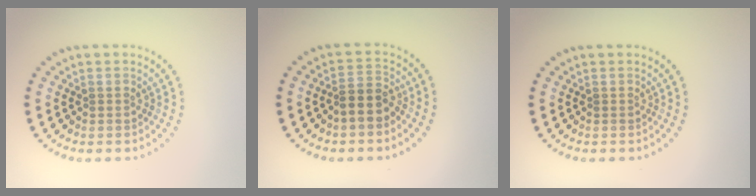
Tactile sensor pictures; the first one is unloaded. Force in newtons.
{"total": 2.7, "press": 2.4, "slide": 1.2}
{"total": 0.0}